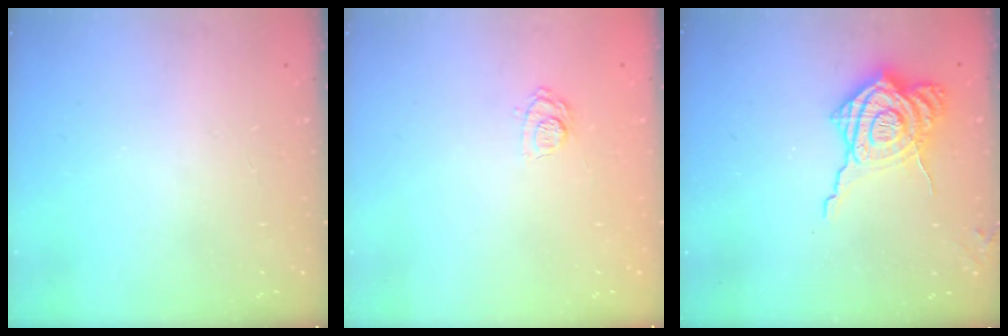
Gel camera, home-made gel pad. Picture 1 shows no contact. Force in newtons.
{"total": 7.6, "press": 7.5, "slide": 1.4}
{"total": 13.8, "press": 13.8, "slide": 1.0}